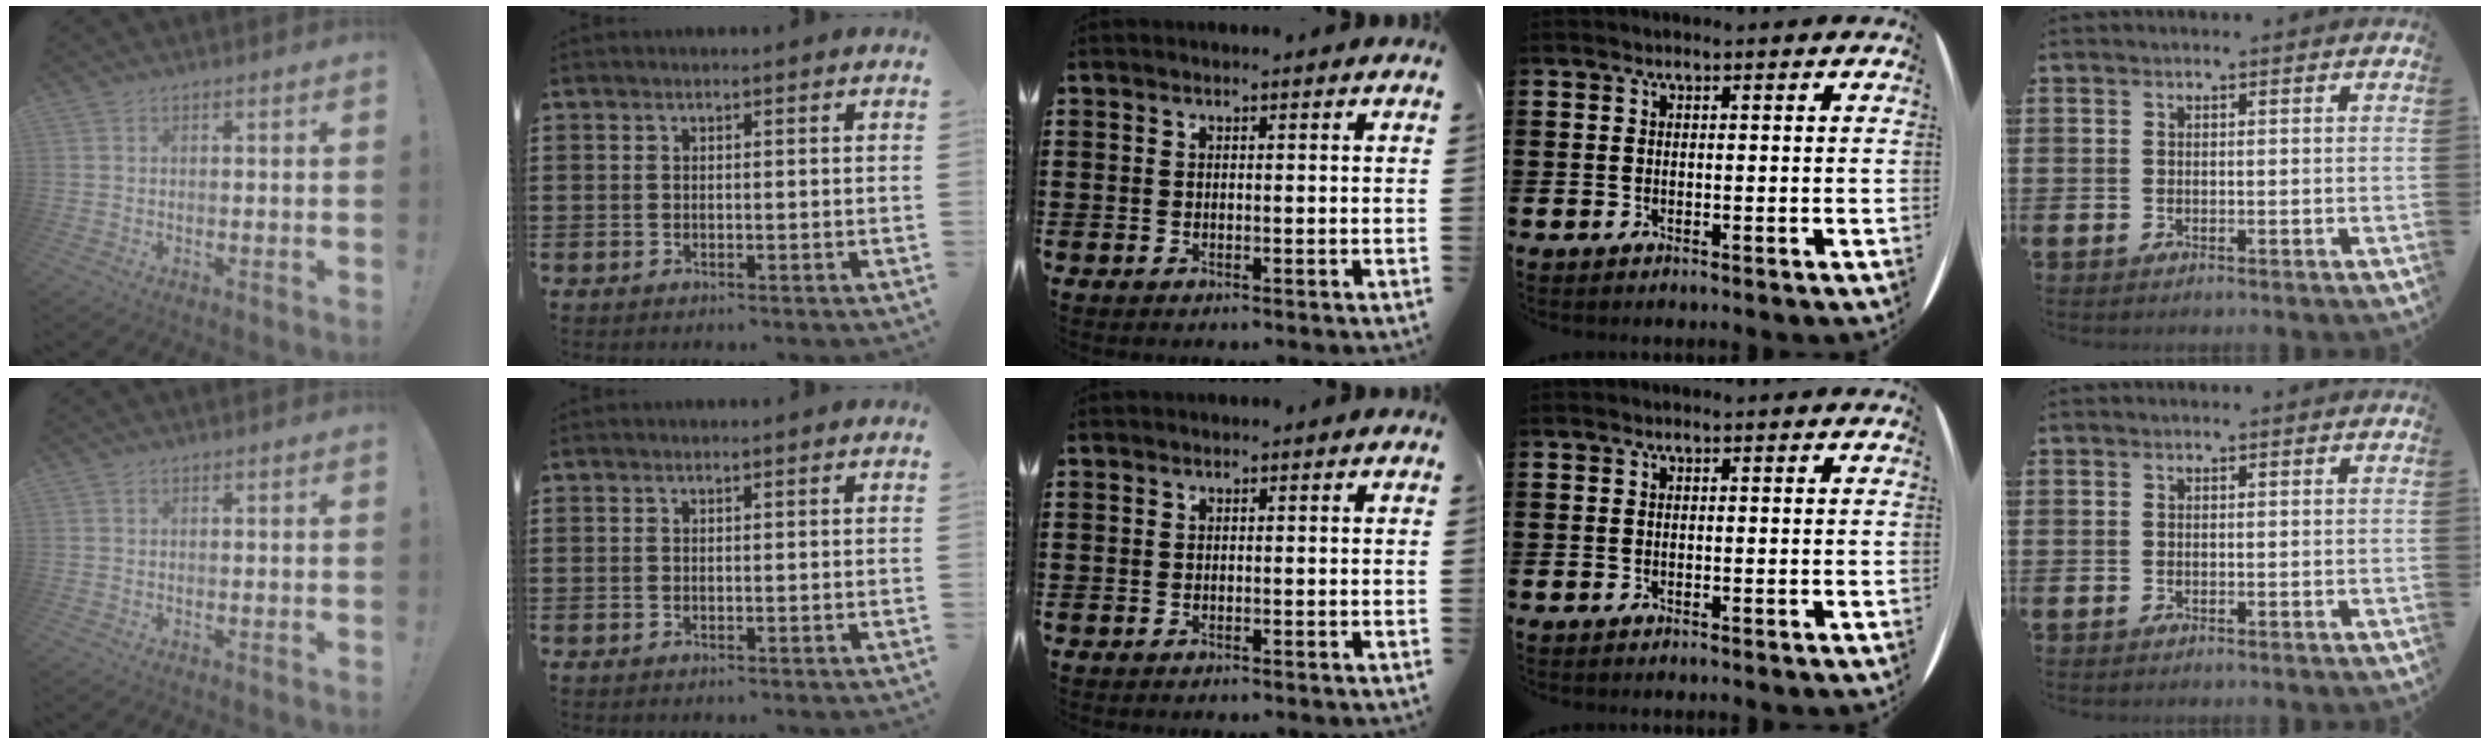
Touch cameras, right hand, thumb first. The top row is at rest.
{}